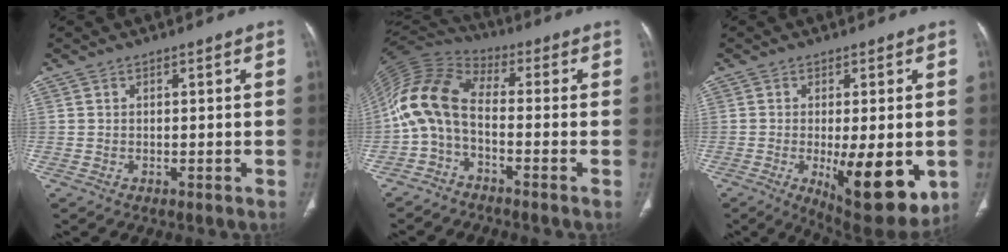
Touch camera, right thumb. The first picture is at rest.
{"total": 11.5, "force": [-2.6, 6.1, 9.4], "torque": [-0.192, 0.059, -0.068]}
{"total": 15.2, "force": [-3.5, 5.2, 13.9], "torque": [-0.178, -0.026, -0.035]}